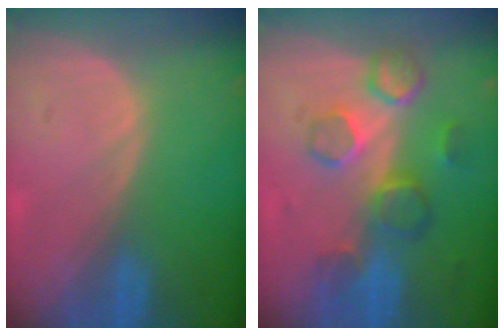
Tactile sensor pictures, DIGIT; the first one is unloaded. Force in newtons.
{"total": 8.4, "press": 7.7, "slide": 3.4}